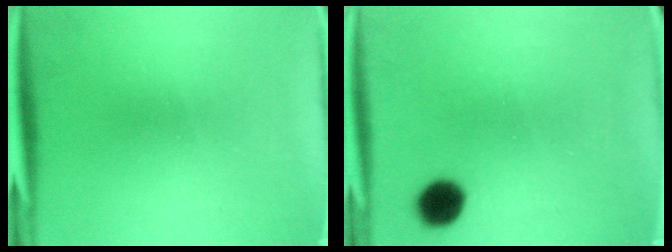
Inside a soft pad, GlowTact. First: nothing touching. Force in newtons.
{"total": 5.3}